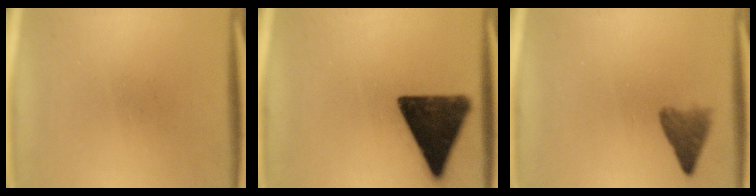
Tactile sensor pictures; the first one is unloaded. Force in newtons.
{"total": 14.6}
{"total": 3.5}